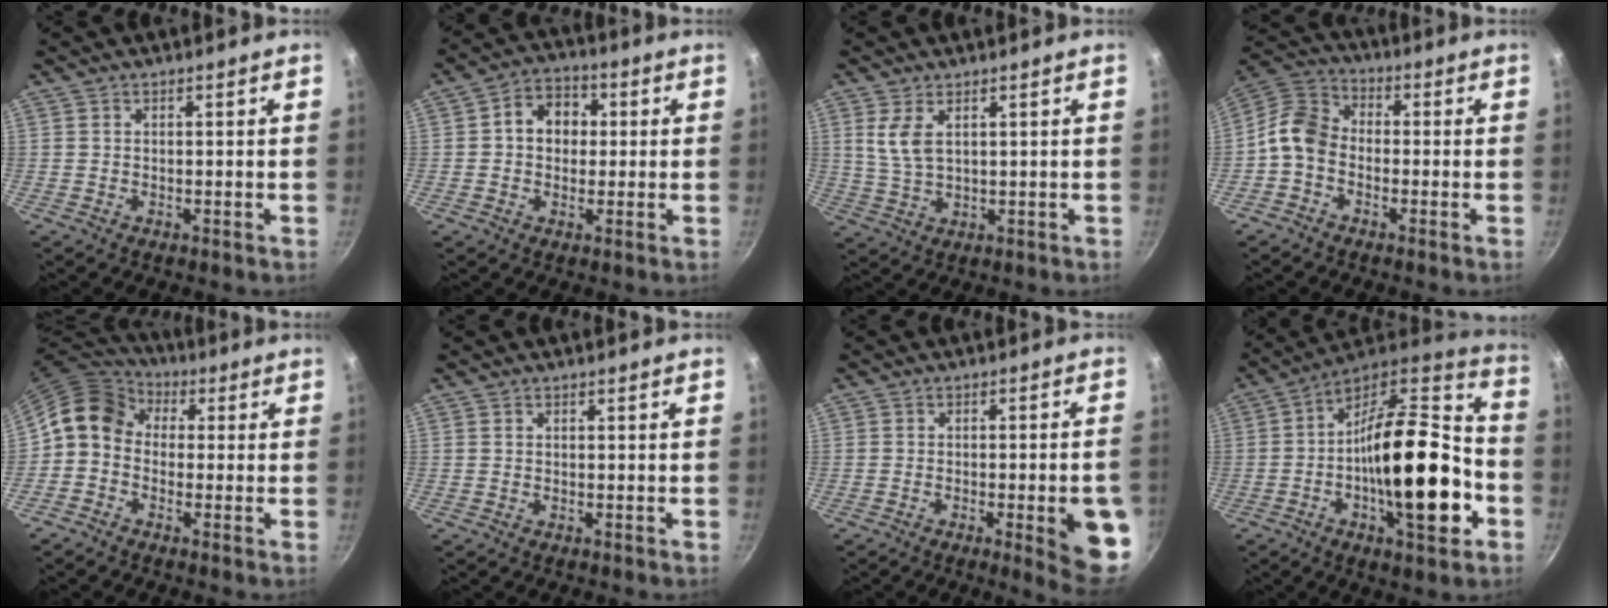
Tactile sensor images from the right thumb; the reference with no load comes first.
{"total": 7.9, "force": [0.9, 6.4, 4.6], "torque": [-0.036, 0.014, 0.001]}
{"total": 5.3, "force": [2.1, 2.6, 4.2], "torque": [-0.081, -0.017, 0.046]}
{"total": 8.0, "force": [-2.4, 6.0, 4.8], "torque": [-0.083, 0.039, -0.069]}
{"total": 9.9, "force": [0.0, 8.1, 5.7], "torque": [-0.094, 0.037, -0.026]}
{"total": 0.0}
{"total": 11.4, "force": [-3.2, 2.5, 10.6], "torque": [-0.106, 0.012, -0.035]}
{"total": 26.7, "force": [-6.3, 10.6, 23.7], "torque": [-0.348, 0.034, -0.111]}